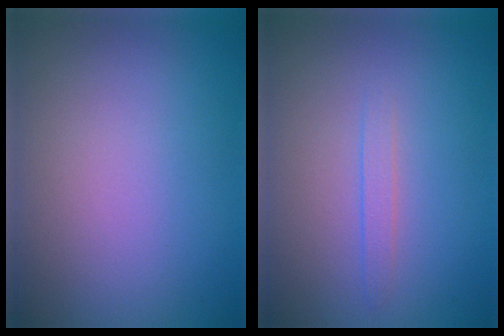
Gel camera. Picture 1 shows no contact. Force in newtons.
{"total": 1.1, "press": 1.0, "slide": 0.1}